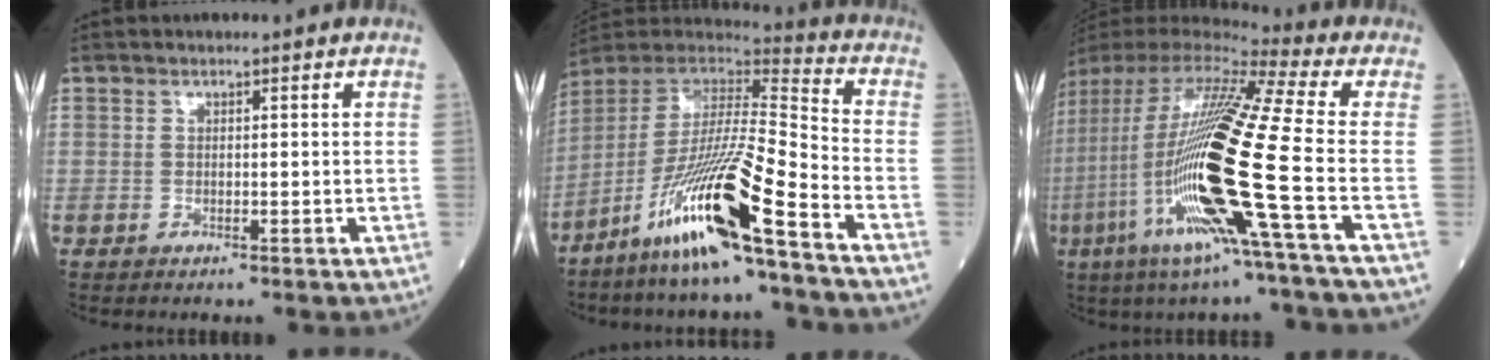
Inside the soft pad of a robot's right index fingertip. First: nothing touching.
{"total": 21.0, "force": [-12.8, 1.6, 16.6], "torque": [-0.351, -0.046, -0.245]}
{"total": 27.4, "force": [-6.5, 1.1, 26.6], "torque": [-0.560, -0.051, -0.143]}